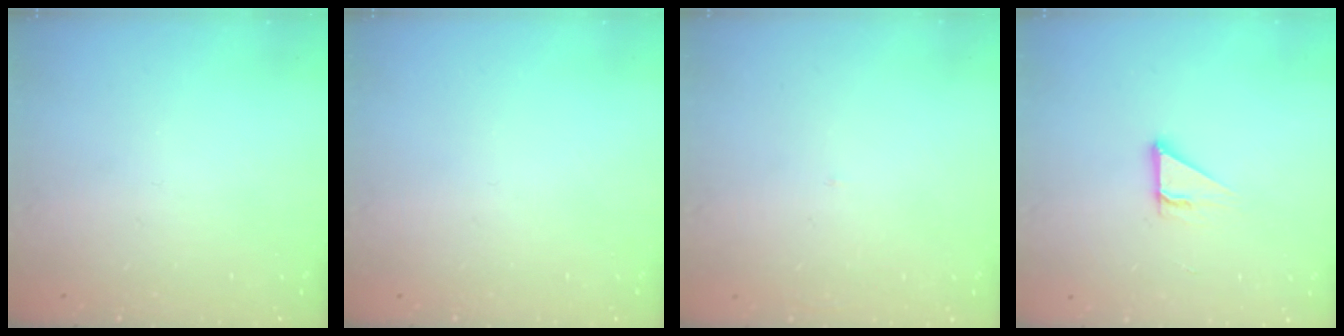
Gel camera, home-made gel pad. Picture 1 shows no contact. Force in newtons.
{"total": 0.0}
{"total": 1.7, "press": 1.6, "slide": 0.1}
{"total": 3.3, "press": 3.3, "slide": 0.2}